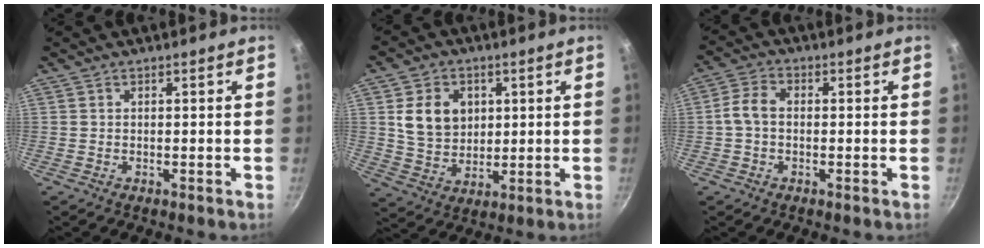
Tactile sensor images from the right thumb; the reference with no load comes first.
{"total": 10.2, "force": [2.6, 8.1, 5.6], "torque": [-0.064, -0.013, 0.056]}
{"total": 4.8, "force": [-0.4, 3.3, 3.5], "torque": [-0.068, 0.017, -0.015]}